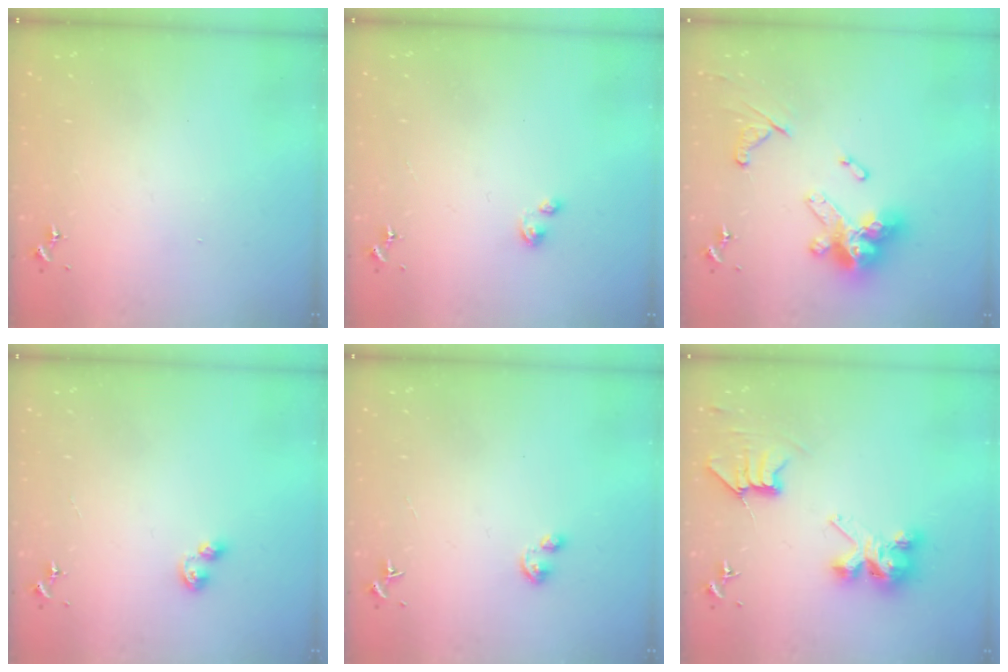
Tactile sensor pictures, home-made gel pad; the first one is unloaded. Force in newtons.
{"total": 2.6, "press": 2.6, "slide": 0.2}
{"total": 18.5, "press": 18.4, "slide": 1.7}
{"total": 5.4, "press": 5.4, "slide": 0.8}
{"total": 2.9, "press": 2.9, "slide": 0.5}
{"total": 8.4, "press": 8.3, "slide": 0.2}